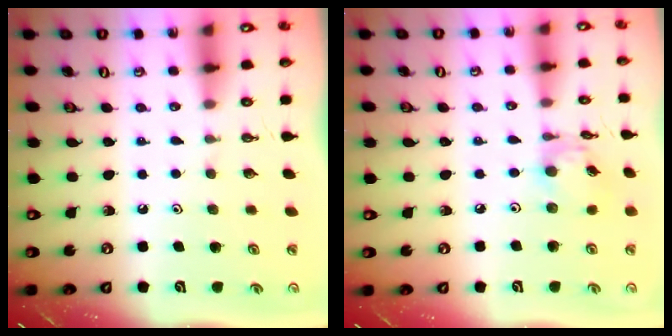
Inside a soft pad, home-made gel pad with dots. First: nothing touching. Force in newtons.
{"total": 9.1, "press": 9.1, "slide": 0.5}